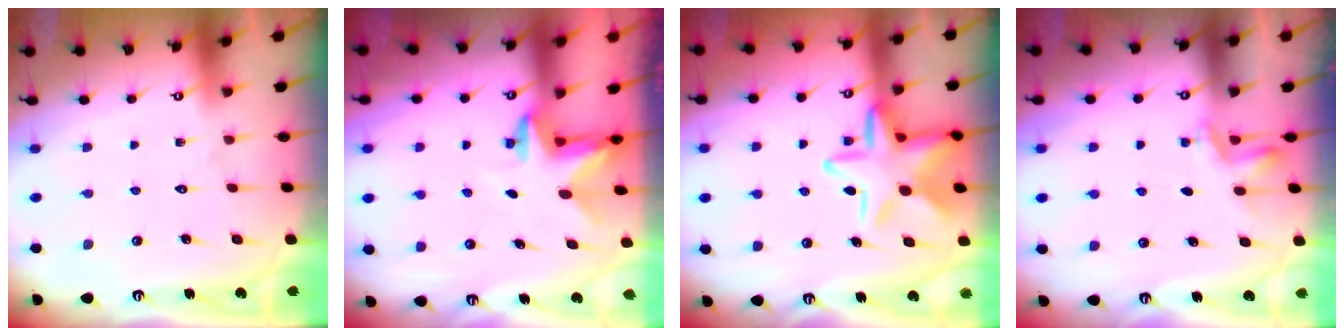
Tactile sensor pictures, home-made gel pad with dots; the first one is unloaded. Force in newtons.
{"total": 2.4, "press": 2.4, "slide": 0.4}
{"total": 14.8, "press": 14.8, "slide": 1.1}
{"total": 2.7, "press": 2.4, "slide": 1.2}